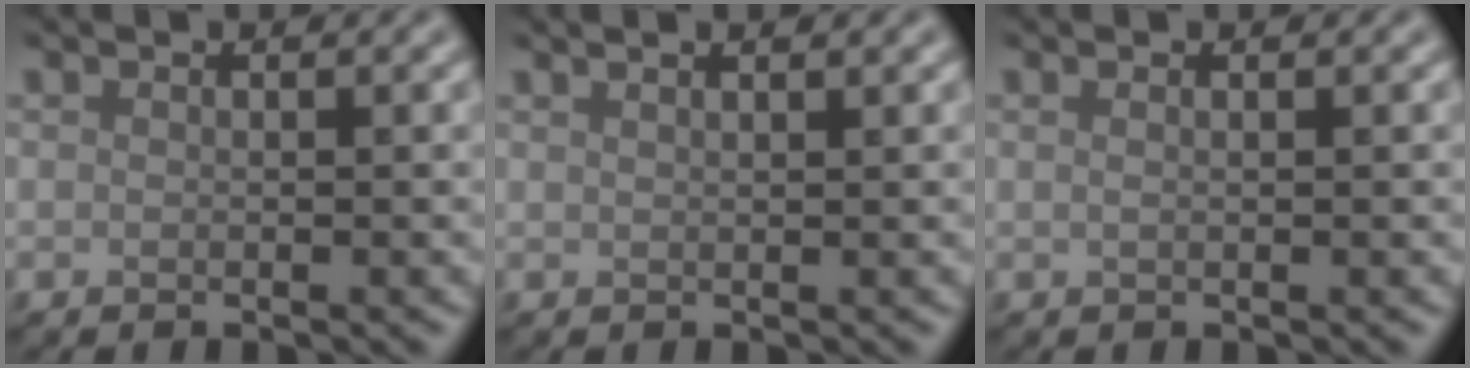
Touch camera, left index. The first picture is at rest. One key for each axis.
{"total": 2.8, "fx": 1.9, "fy": 1.2, "fz": 1.6, "tx": -0.007, "ty": 0.014, "tz": -0.005}
{"total": 1.3, "fx": 0.7, "fy": 0.6, "fz": 0.9, "tx": -0.004, "ty": -0.005, "tz": -0.003}